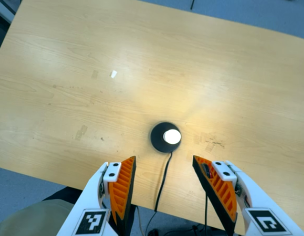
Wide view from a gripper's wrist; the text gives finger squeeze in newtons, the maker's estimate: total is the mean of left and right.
{"total": 0.0}